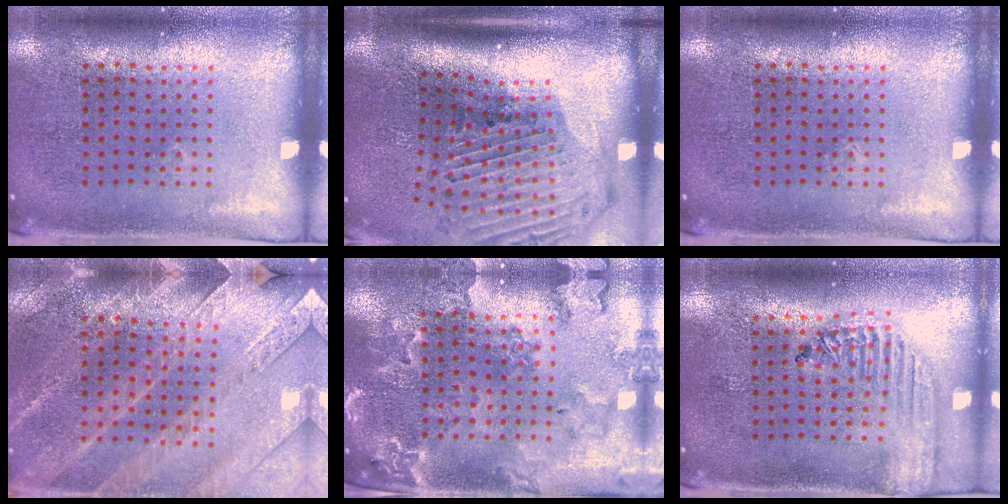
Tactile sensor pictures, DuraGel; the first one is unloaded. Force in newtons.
{"total": 3.0, "press": 2.2, "slide": 2.1}
{"total": 0.0}
{"total": 2.8, "press": 2.7, "slide": 0.6}
{"total": 1.9, "press": 1.9, "slide": 0.3}
{"total": 1.8, "press": 1.6, "slide": 0.7}